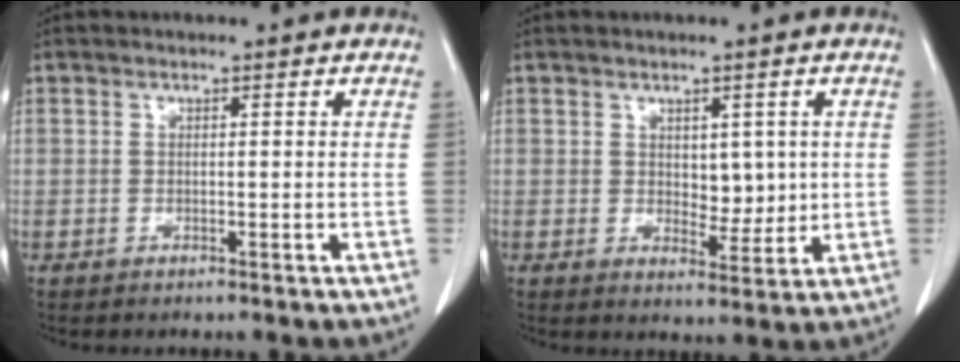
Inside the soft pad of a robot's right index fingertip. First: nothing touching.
{"total": 3.9, "force": [0.4, 2.3, 3.1], "torque": [-0.037, -0.007, 0.012]}